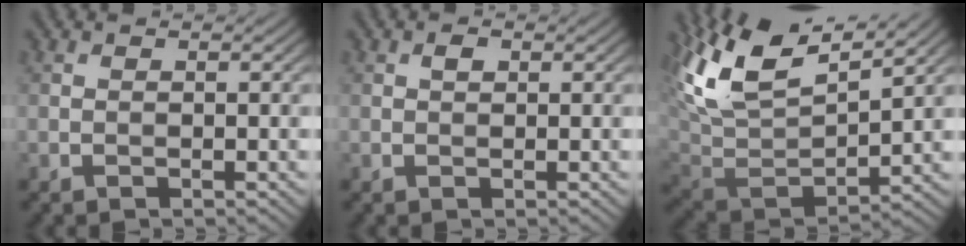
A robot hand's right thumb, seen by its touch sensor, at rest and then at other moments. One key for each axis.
{"total": 1.0, "fx": 0.4, "fy": 0.6, "fz": 0.7, "tx": -0.012, "ty": 0.001, "tz": 0.005}
{"total": 13.0, "fx": 7.9, "fy": 5.0, "fz": 8.9, "tx": -0.227, "ty": 0.023, "tz": 0.157}